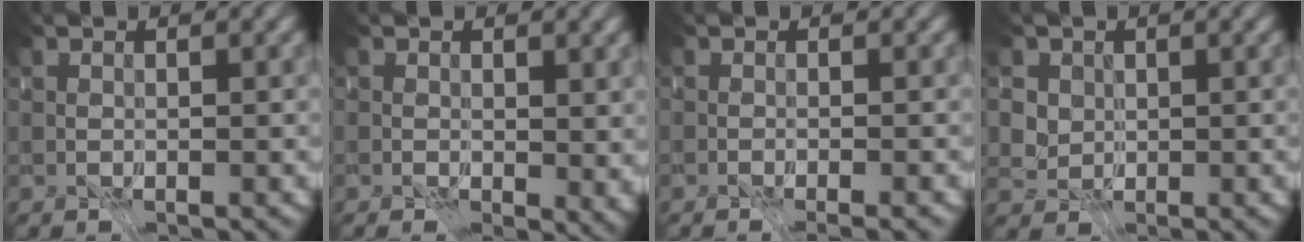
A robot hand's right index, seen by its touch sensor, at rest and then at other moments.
{"total": 3.2, "force": [0.6, 2.2, 2.3], "torque": [-0.034, -0.018, 0.013]}
{"total": 1.9, "force": [-1.8, -0.6, 0.0], "torque": [0.027, -0.008, -0.035]}
{"total": 1.2, "force": [0.8, 1.0, 0.1], "torque": [0.001, -0.012, 0.006]}